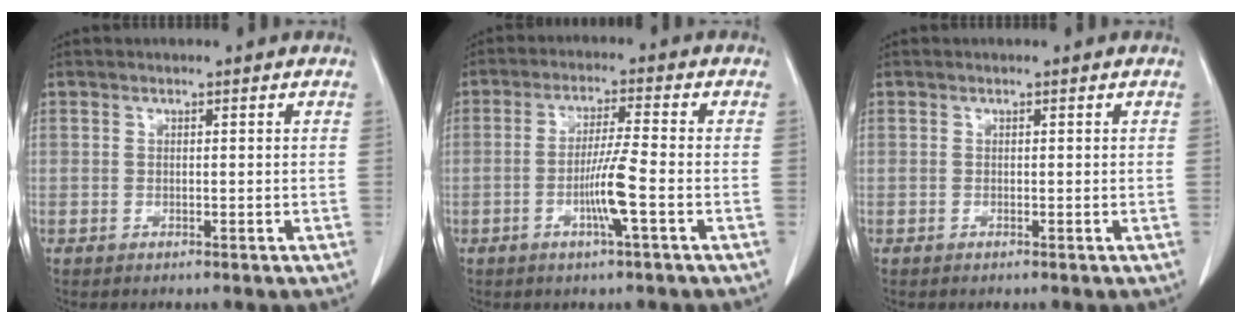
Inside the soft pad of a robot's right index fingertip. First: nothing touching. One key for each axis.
{"total": 6.2, "fx": -1.9, "fy": -0.6, "fz": 5.8, "tx": -0.110, "ty": -0.003, "tz": -0.036}
{"total": 0.0}